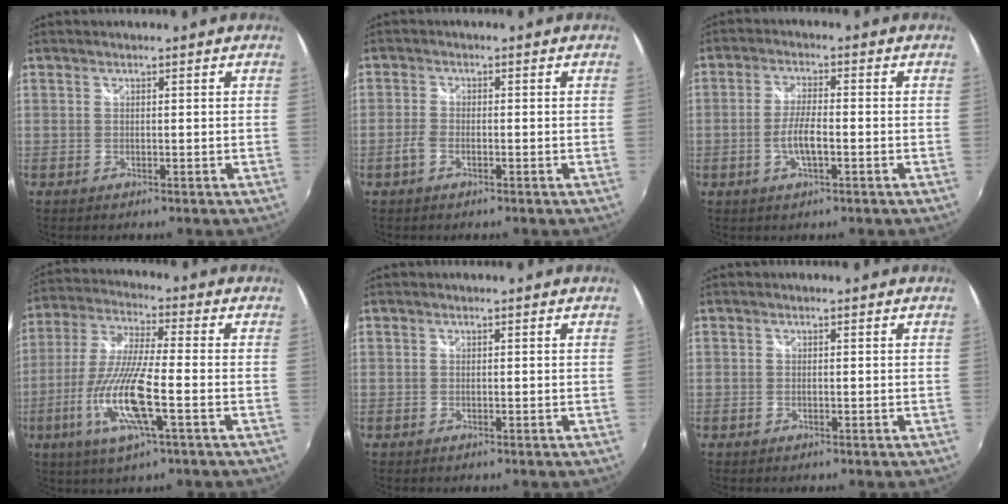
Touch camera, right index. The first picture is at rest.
{"total": 2.5, "force": [-1.3, 1.1, 1.8], "torque": [-0.050, 0.003, -0.030]}
{"total": 5.1, "force": [-1.6, 1.2, 4.7], "torque": [-0.098, 0.002, -0.030]}
{"total": 14.6, "force": [-5.0, 1.8, 13.6], "torque": [-0.285, -0.016, -0.098]}
{"total": 0.0}
{"total": 0.0}